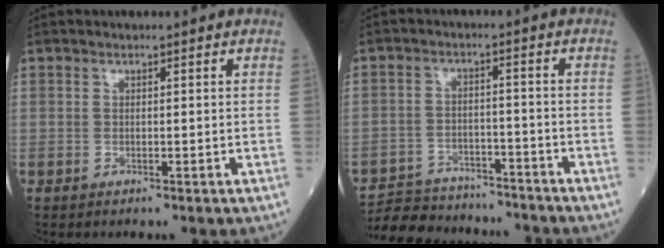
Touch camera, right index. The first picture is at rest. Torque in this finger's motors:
{"motor_torque": [0.48, -0.66, -0.31, -0.21]}